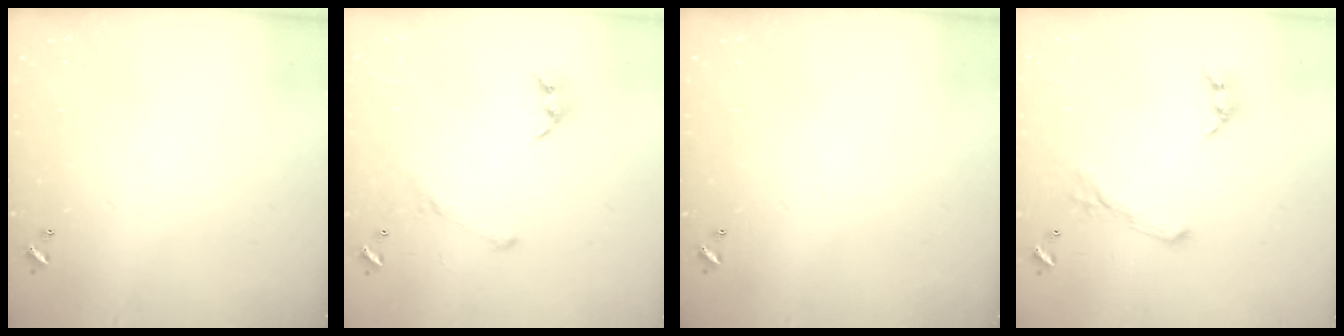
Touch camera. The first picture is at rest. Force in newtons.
{"total": 2.3, "press": 2.1, "slide": 1.0}
{"total": 0.0}
{"total": 1.1, "press": 0.6, "slide": 0.9}